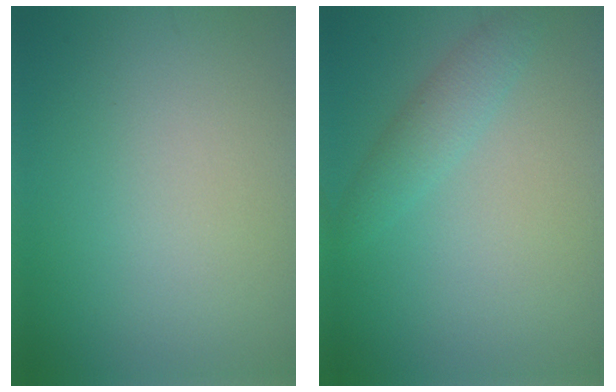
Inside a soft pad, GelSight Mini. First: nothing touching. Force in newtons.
{"total": 2.1, "press": 2.0, "slide": 0.2}